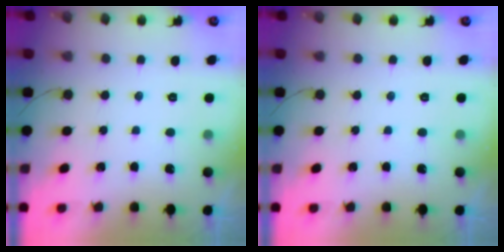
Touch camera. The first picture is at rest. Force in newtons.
{"total": 0.0}